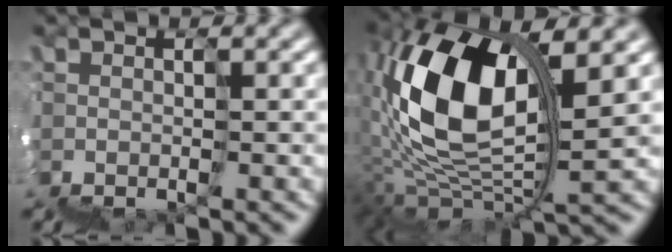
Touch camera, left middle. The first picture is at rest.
{"total": 9.1, "force": [5.3, 3.1, 6.7], "torque": [-0.149, 0.039, 0.086]}